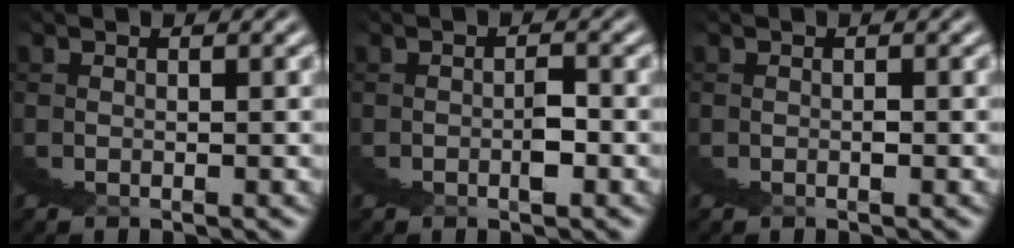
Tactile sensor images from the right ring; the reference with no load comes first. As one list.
[{"total": 0.0}, {"total": 0.0}]